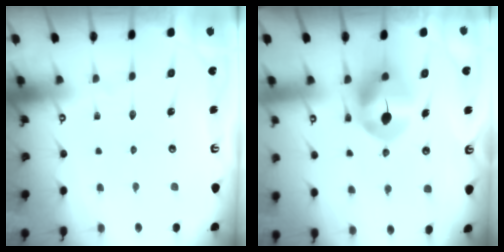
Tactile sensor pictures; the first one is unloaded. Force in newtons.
{"total": 9.5, "press": 9.4, "slide": 1.5}